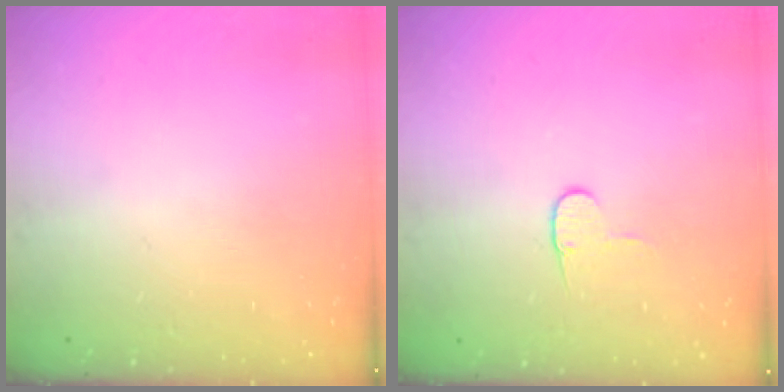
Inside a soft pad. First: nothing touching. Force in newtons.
{"total": 4.3, "press": 4.3, "slide": 0.4}